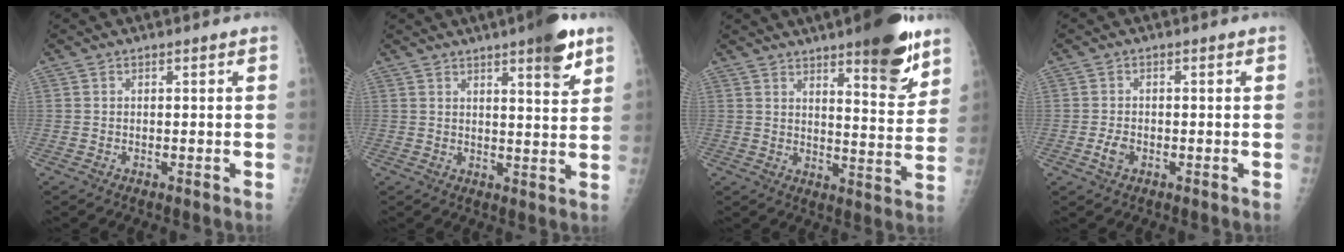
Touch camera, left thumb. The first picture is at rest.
{"total": 8.6, "force": [5.1, 1.6, 6.7], "torque": [-0.081, -0.025, 0.067]}
{"total": 14.2, "force": [9.1, 3.6, 10.3], "torque": [-0.113, -0.057, 0.132]}
{"total": 2.4, "force": [-0.9, 1.6, 1.6], "torque": [-0.030, 0.002, -0.016]}